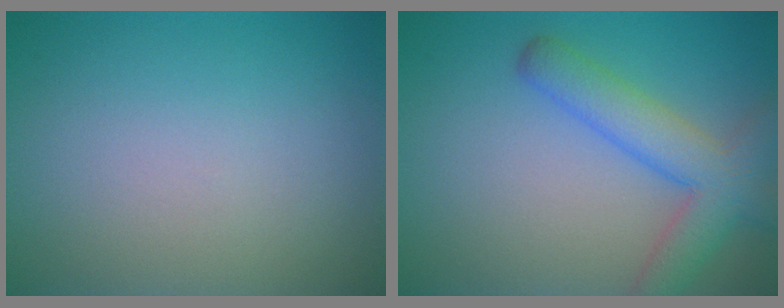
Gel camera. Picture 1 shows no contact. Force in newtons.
{"total": 5.3, "press": 5.3, "slide": 0.2}